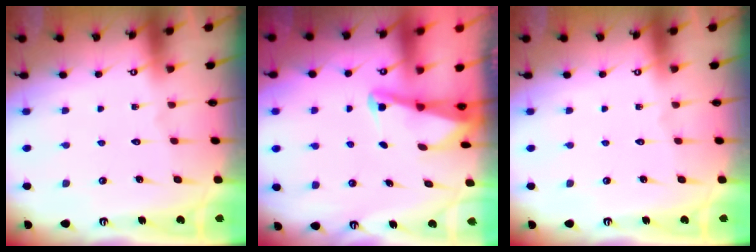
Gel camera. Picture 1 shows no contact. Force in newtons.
{"total": 2.1, "press": 2.1, "slide": 0.3}
{"total": 0.0}